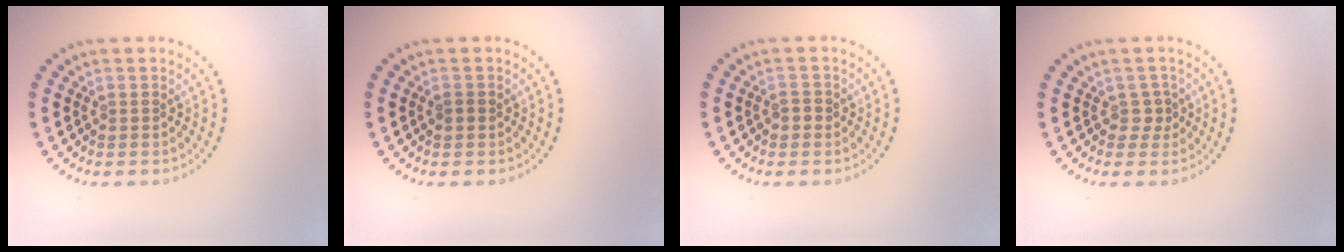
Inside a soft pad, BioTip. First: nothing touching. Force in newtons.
{"total": 0.7, "press": 0.7, "slide": 0.2}
{"total": 1.0, "press": 1.0, "slide": 0.3}
{"total": 1.1, "press": 0.9, "slide": 0.7}